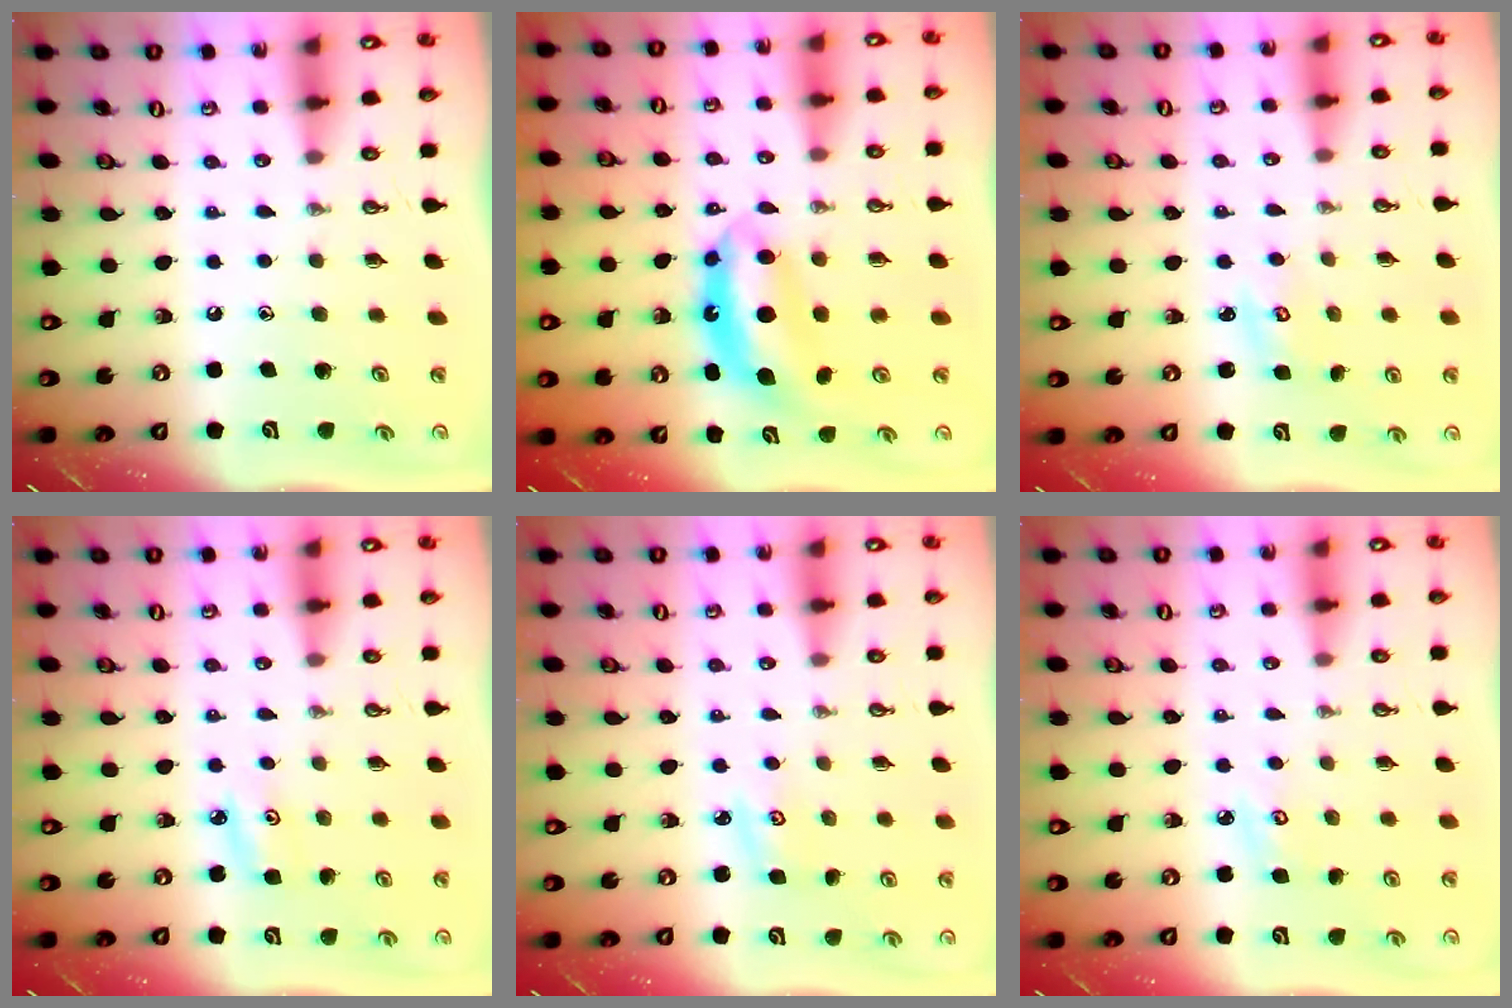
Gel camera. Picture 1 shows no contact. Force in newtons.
{"total": 7.3, "press": 7.3, "slide": 0.5}
{"total": 2.9, "press": 2.9, "slide": 0.3}
{"total": 4.8, "press": 4.8, "slide": 0.4}
{"total": 3.0, "press": 3.0, "slide": 0.4}
{"total": 4.6, "press": 4.6, "slide": 0.3}